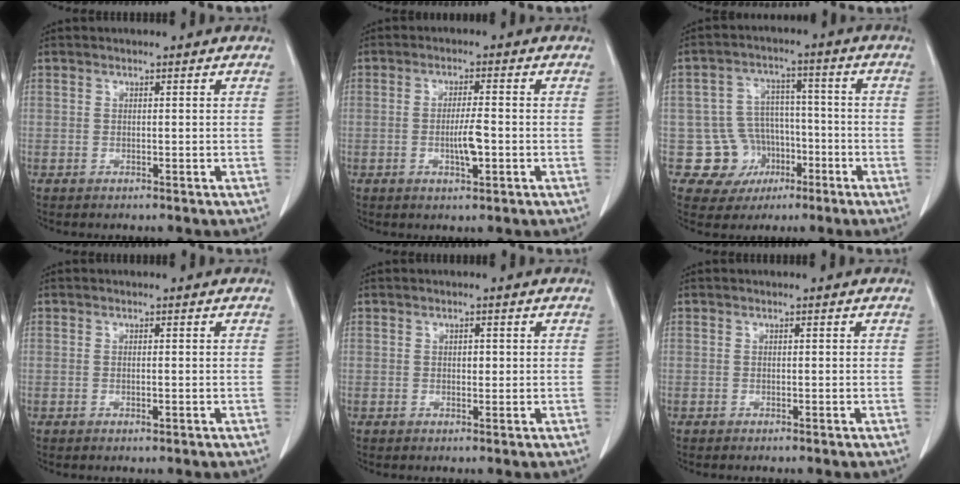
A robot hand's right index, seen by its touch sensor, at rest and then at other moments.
{"total": 4.2, "force": [-0.9, 0.6, 4.1], "torque": [-0.074, -0.003, -0.015]}
{"total": 9.2, "force": [-3.2, 8.6, 1.2], "torque": [-0.012, 0.027, -0.036]}
{"total": 0.8, "force": [-0.2, 0.2, 0.8], "torque": [-0.013, -0.002, -0.001]}
{"total": 1.2, "force": [0.2, 0.7, 0.9], "torque": [-0.012, 0.001, 0.003]}
{"total": 0.0}